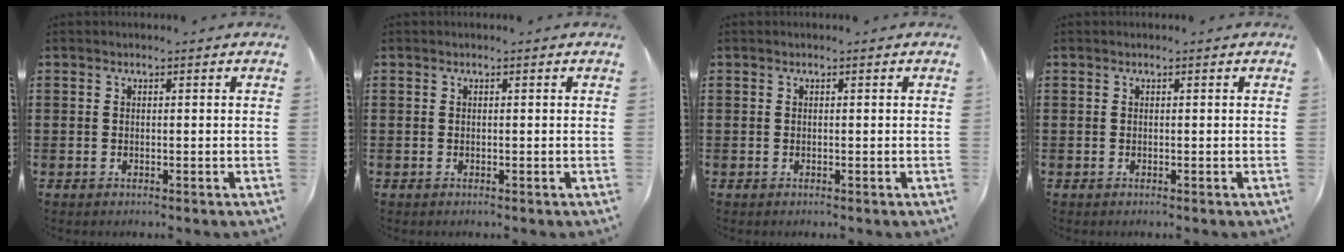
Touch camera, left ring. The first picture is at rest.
{"total": 0.0}
{"total": 0.0}
{"total": 0.0}